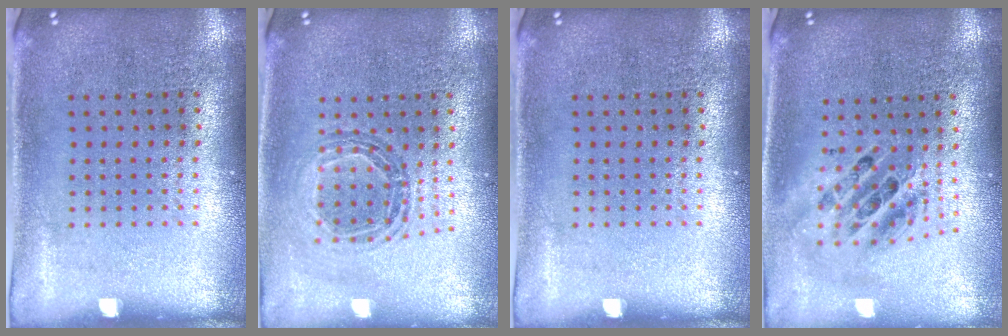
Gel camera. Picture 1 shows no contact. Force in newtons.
{"total": 0.9, "press": 0.9, "slide": 0.2}
{"total": 0.0}
{"total": 2.0, "press": 1.6, "slide": 1.2}